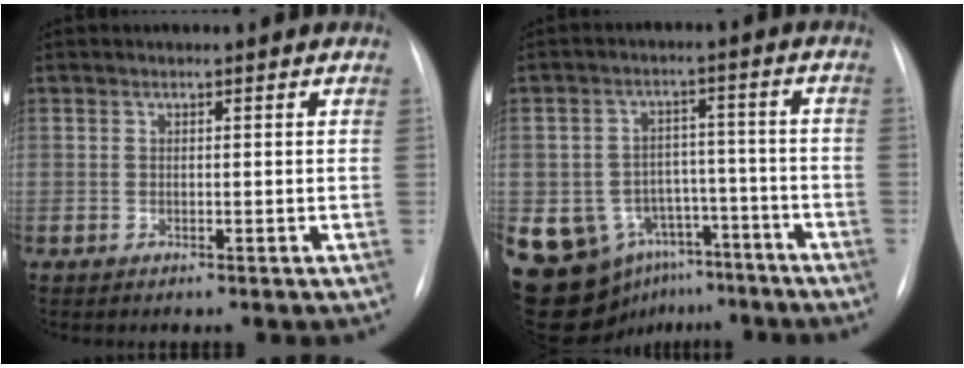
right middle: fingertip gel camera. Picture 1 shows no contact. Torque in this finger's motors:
{"motor_torque": [1.46, -0.68, 1.05, 0.21]}